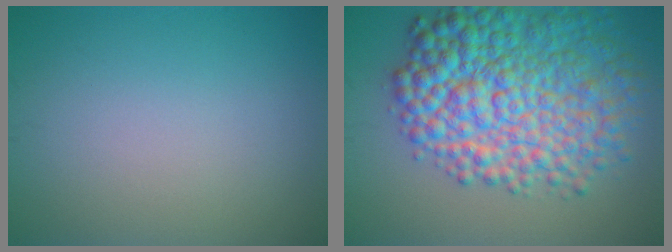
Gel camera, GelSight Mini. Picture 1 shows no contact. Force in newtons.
{"total": 10.9, "press": 10.9, "slide": 0.2}